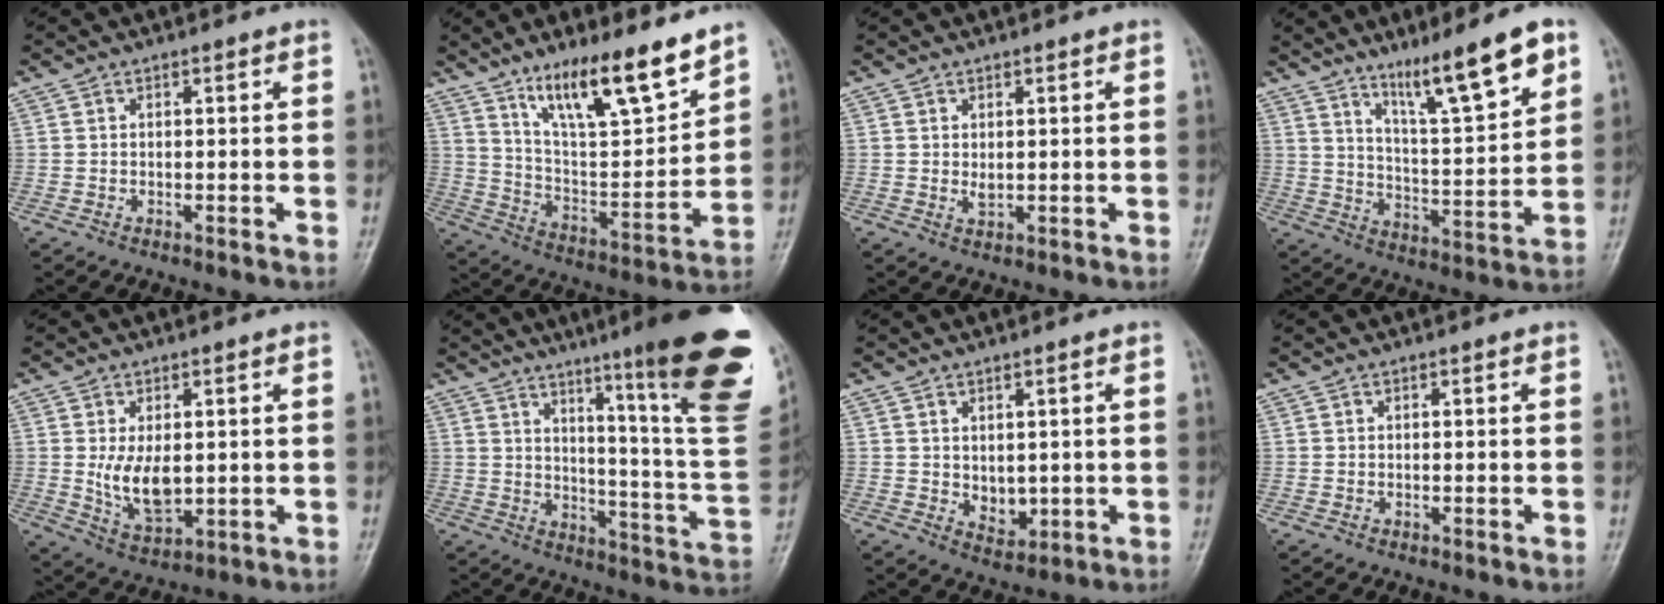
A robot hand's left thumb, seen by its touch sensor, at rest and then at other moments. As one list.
[{"total": 16.7, "force": [12.0, 4.0, 10.9], "torque": [-0.153, -0.075, 0.217]}, {"total": 1.8, "force": [0.5, 0.9, 1.4], "torque": [-0.023, -0.007, 0.013]}, {"total": 14.1, "force": [9.2, 1.7, 10.5], "torque": [-0.159, -0.056, 0.159]}, {"total": 7.7, "force": [0.6, 4.3, 6.4], "torque": [-0.100, -0.021, 0.025]}, {"total": 26.2, "force": [15.3, 2.3, 21.1], "torque": [-0.240, -0.084, 0.211]}, {"total": 4.0, "force": [0.7, 2.7, 2.8], "torque": [-0.032, -0.015, 0.024]}, {"total": 0.0}]